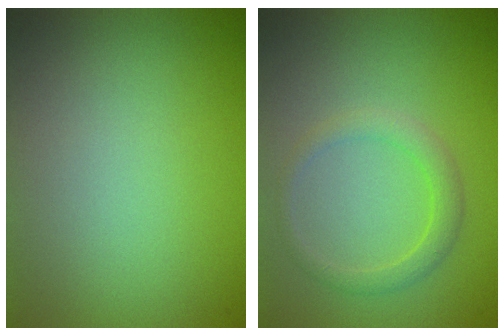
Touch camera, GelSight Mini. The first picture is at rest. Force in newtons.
{"total": 2.0, "press": 2.0, "slide": 0.1}